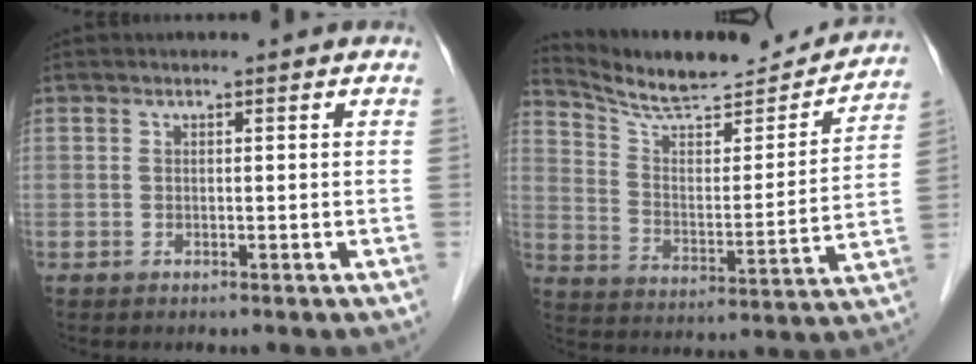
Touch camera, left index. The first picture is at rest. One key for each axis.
{"total": 20.0, "fx": 18.8, "fy": 3.1, "fz": 6.0, "tx": -0.096, "ty": -0.030, "tz": 0.274}